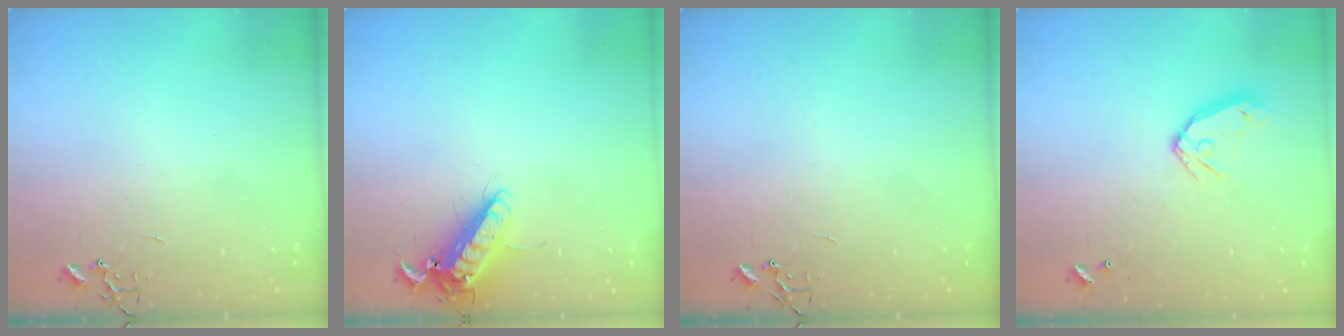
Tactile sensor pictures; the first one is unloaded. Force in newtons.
{"total": 12.5, "press": 12.3, "slide": 2.1}
{"total": 0.0}
{"total": 11.2, "press": 11.0, "slide": 1.8}